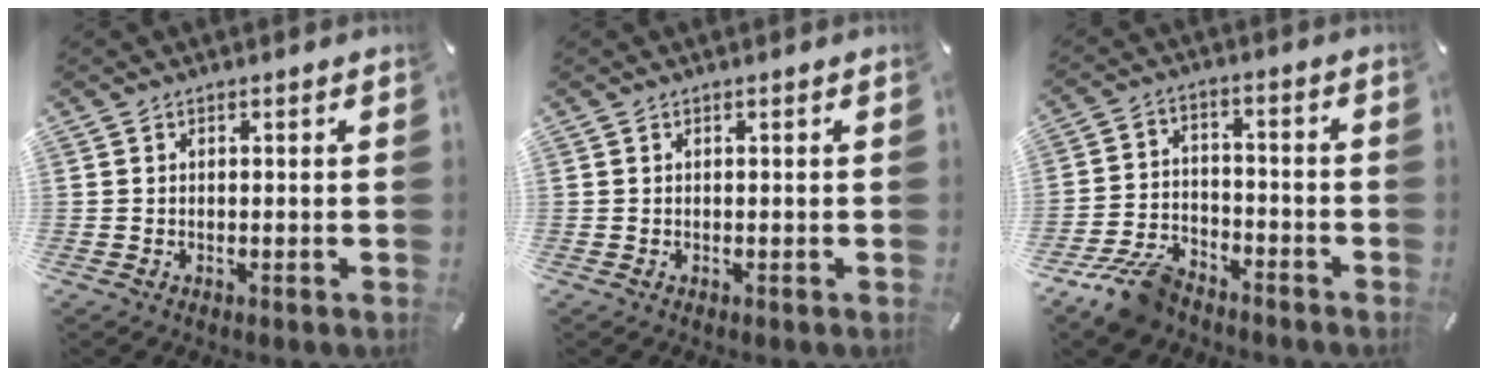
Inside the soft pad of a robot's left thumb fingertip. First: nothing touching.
{"total": 0.0}
{"total": 10.6, "force": [-8.3, 5.0, 4.3], "torque": [-0.083, 0.045, -0.156]}